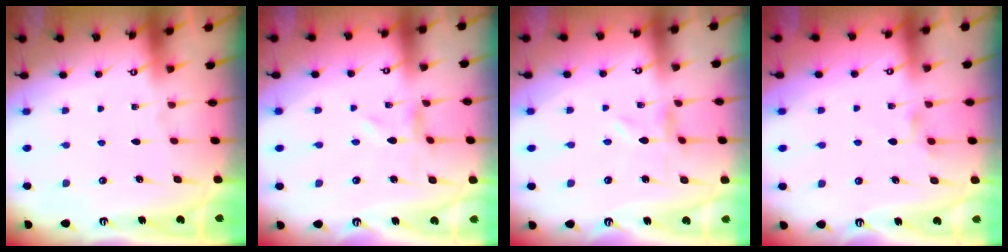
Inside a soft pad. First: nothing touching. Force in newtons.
{"total": 0.0}
{"total": 0.0}
{"total": 3.0, "press": 3.0, "slide": 0.5}